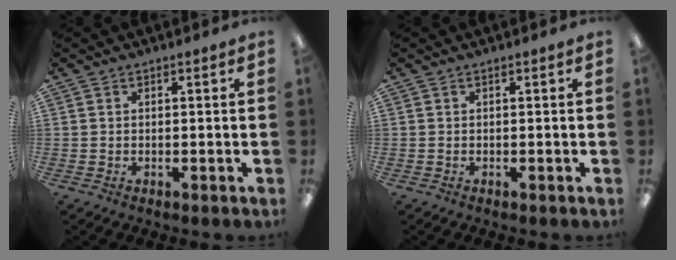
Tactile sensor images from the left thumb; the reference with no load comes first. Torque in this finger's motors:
{"motor_torque": [0.00, 0.01, 0.07, -0.07, 0.00]}